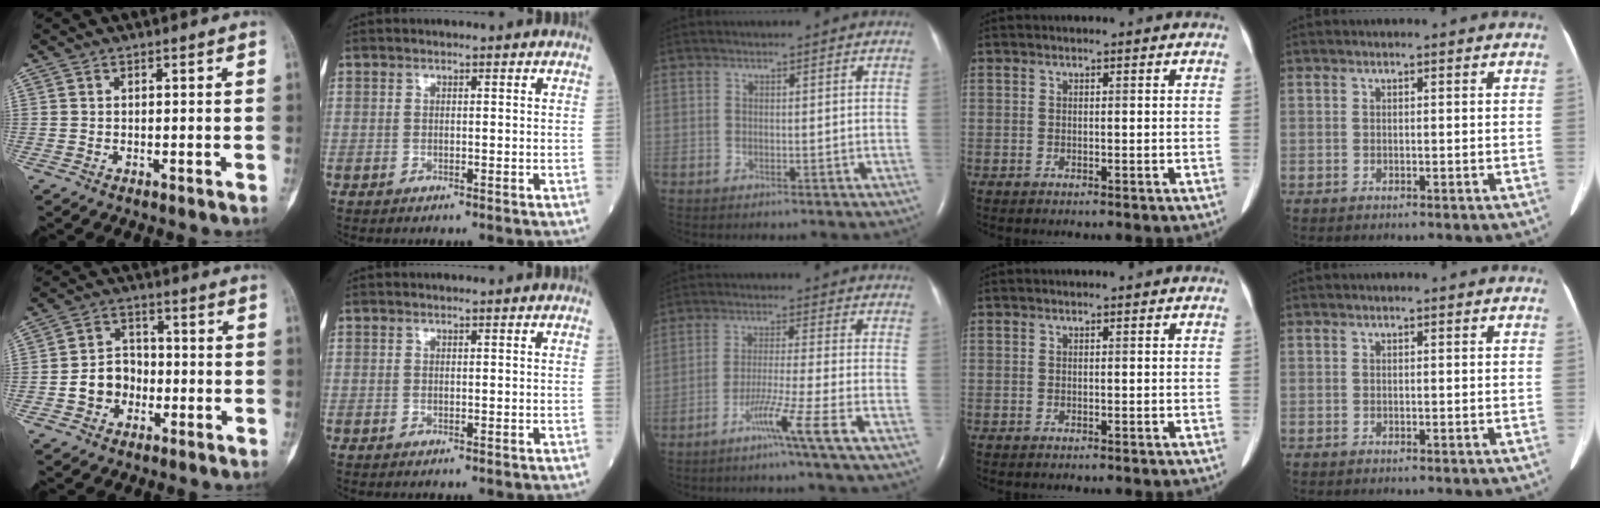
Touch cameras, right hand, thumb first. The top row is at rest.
{"thumb": {"total": 7.3, "force": [-2.0, 6.2, 3.4], "torque": [-0.033, 0.031, -0.042]}, "middle": {"total": 6.1, "force": [-3.6, -2.2, 4.5], "torque": [-0.079, -0.015, -0.074]}}